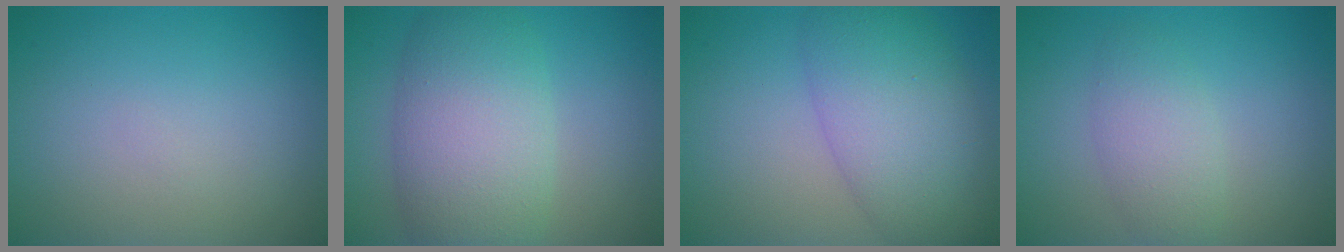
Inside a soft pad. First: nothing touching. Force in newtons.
{"total": 8.1, "press": 8.1, "slide": 0.3}
{"total": 7.5, "press": 7.5, "slide": 0.3}
{"total": 2.9, "press": 2.9, "slide": 0.1}